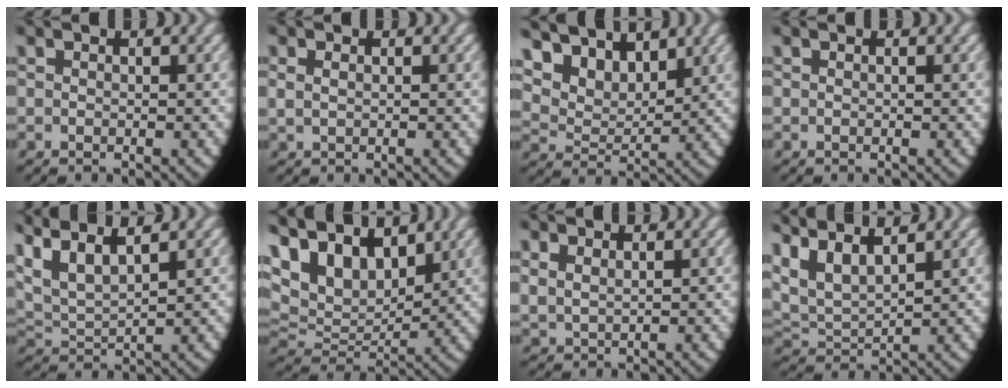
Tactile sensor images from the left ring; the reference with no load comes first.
{"total": 0.9, "force": [0.4, 0.6, 0.6], "torque": [-0.023, -0.007, 0.016]}
{"total": 8.9, "force": [4.0, 6.5, 4.7], "torque": [-0.102, -0.004, 0.061]}
{"total": 0.0}
{"total": 8.8, "force": [3.3, 6.4, 5.2], "torque": [-0.139, -0.007, 0.051]}
{"total": 12.3, "force": [3.5, 9.3, 7.2], "torque": [-0.171, -0.022, 0.061]}
{"total": 2.2, "force": [1.4, 1.6, 0.8], "torque": [-0.032, -0.008, 0.038]}
{"total": 8.5, "force": [2.6, 6.6, 4.8], "torque": [-0.136, -0.014, 0.041]}